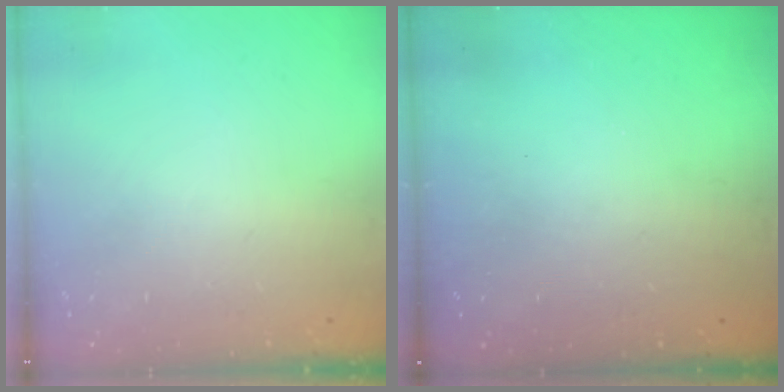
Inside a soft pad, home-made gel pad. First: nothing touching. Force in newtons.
{"total": 2.9, "press": 2.9, "slide": 0.2}